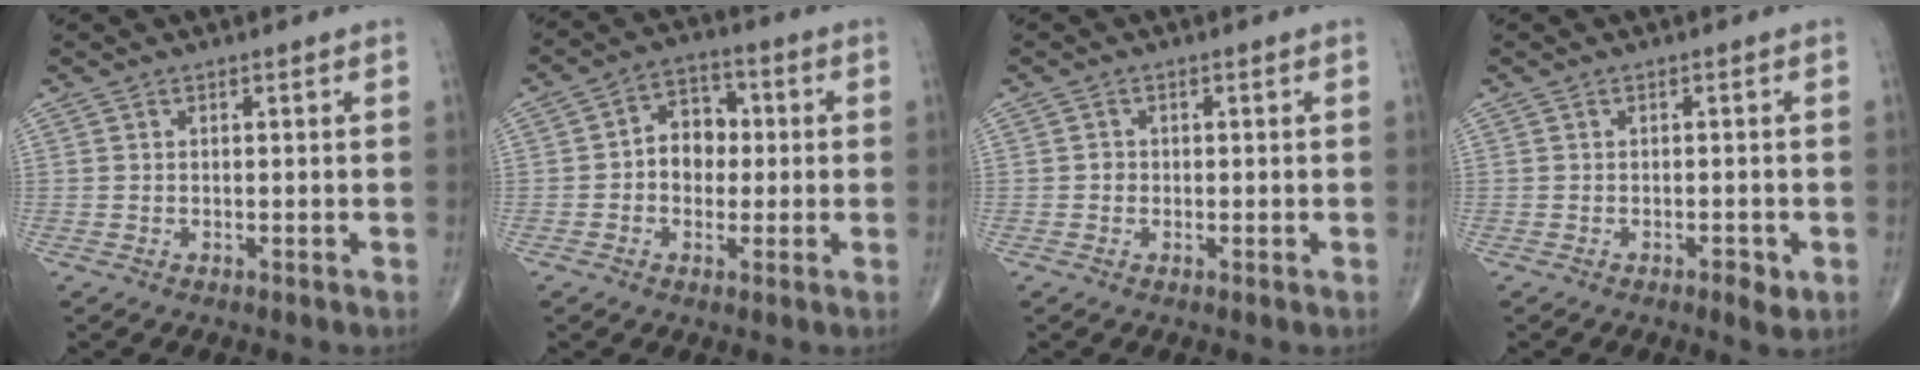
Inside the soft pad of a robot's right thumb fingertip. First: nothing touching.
{"total": 7.9, "force": [0.0, 6.2, 4.9], "torque": [-0.042, 0.023, -0.010]}
{"total": 1.1, "force": [-0.1, 1.0, 0.4], "torque": [-0.001, 0.003, -0.006]}
{"total": 2.5, "force": [-1.0, 1.0, 2.1], "torque": [-0.028, -0.002, -0.016]}